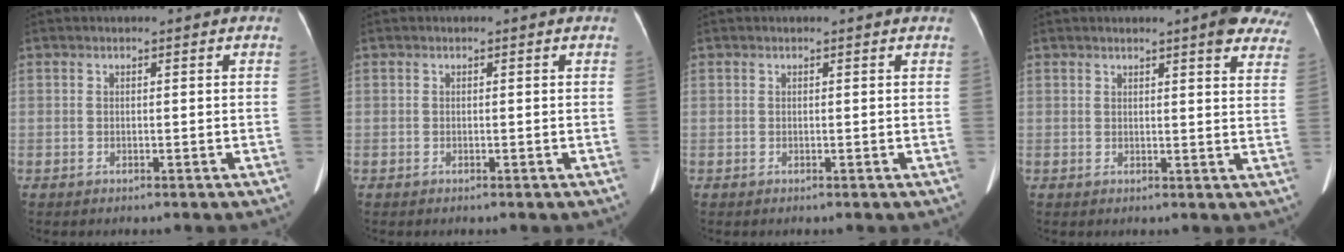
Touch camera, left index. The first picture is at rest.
{"total": 0.0}
{"total": 0.8, "force": [0.8, 0.0, 0.2], "torque": [-0.009, 0.000, 0.003]}
{"total": 7.9, "force": [6.0, 1.3, 5.0], "torque": [-0.041, -0.008, 0.053]}